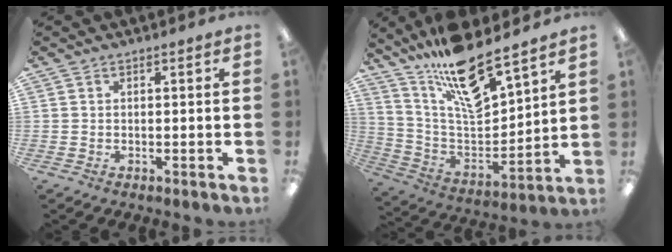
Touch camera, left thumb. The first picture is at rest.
{"total": 17.5, "force": [13.7, 4.4, 10.0], "torque": [-0.183, -0.100, 0.236]}